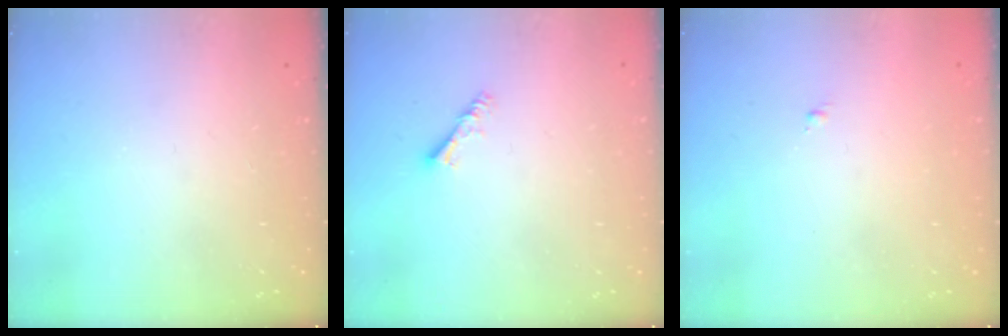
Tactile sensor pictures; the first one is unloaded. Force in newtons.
{"total": 3.1, "press": 3.0, "slide": 0.6}
{"total": 0.7, "press": 0.7, "slide": 0.2}